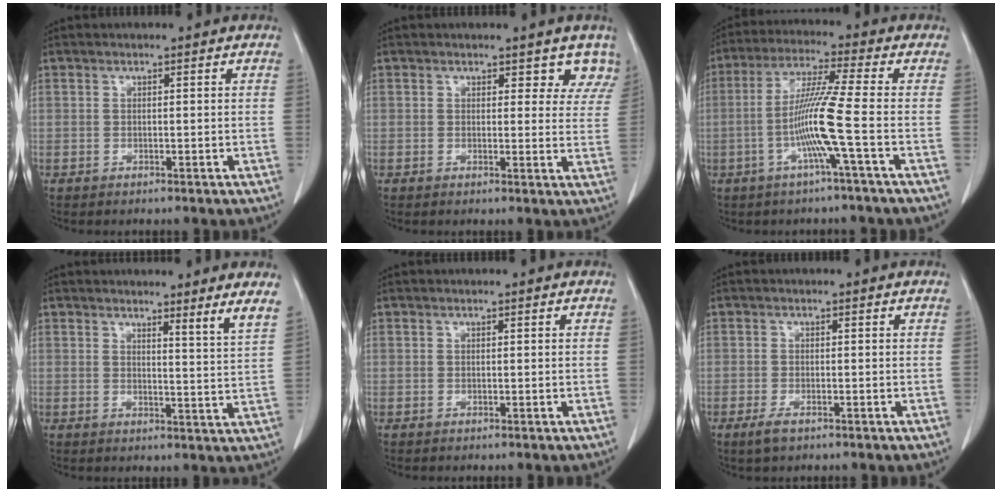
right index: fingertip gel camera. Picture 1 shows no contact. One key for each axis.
{"total": 4.8, "fx": 4.0, "fy": 2.4, "fz": 1.0, "tx": 0.015, "ty": -0.008, "tz": 0.029}
{"total": 9.4, "fx": -2.5, "fy": -1.8, "fz": 8.9, "tx": -0.176, "ty": -0.002, "tz": -0.052}
{"total": 4.0, "fx": 3.3, "fy": -1.0, "fz": 2.1, "tx": -0.036, "ty": -0.037, "tz": 0.034}
{"total": 0.0}
{"total": 2.2, "fx": -1.4, "fy": 0.7, "fz": 1.6, "tx": -0.033, "ty": -0.003, "tz": -0.023}